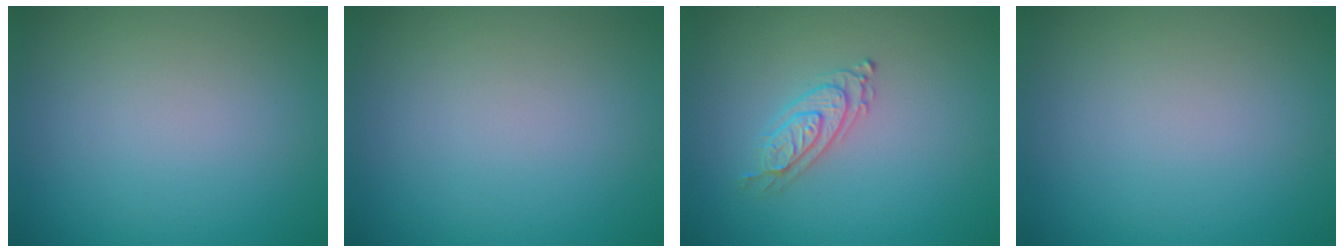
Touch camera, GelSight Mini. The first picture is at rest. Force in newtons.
{"total": 0.0}
{"total": 2.3, "press": 2.1, "slide": 0.9}
{"total": 0.0}